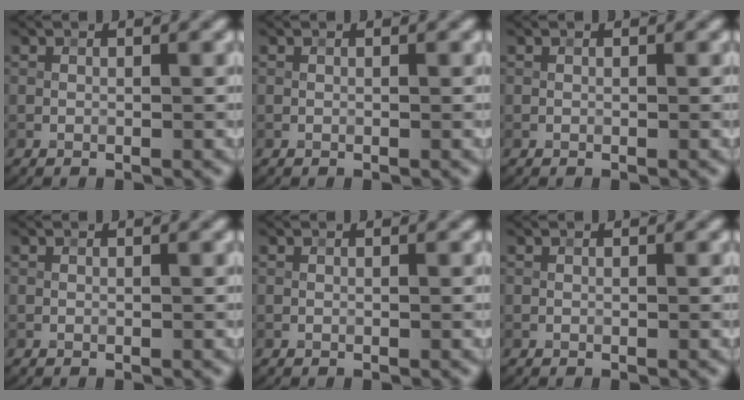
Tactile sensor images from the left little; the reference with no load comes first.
{"total": 0.0}
{"total": 0.0}
{"total": 0.0}
{"total": 0.0}
{"total": 0.0}